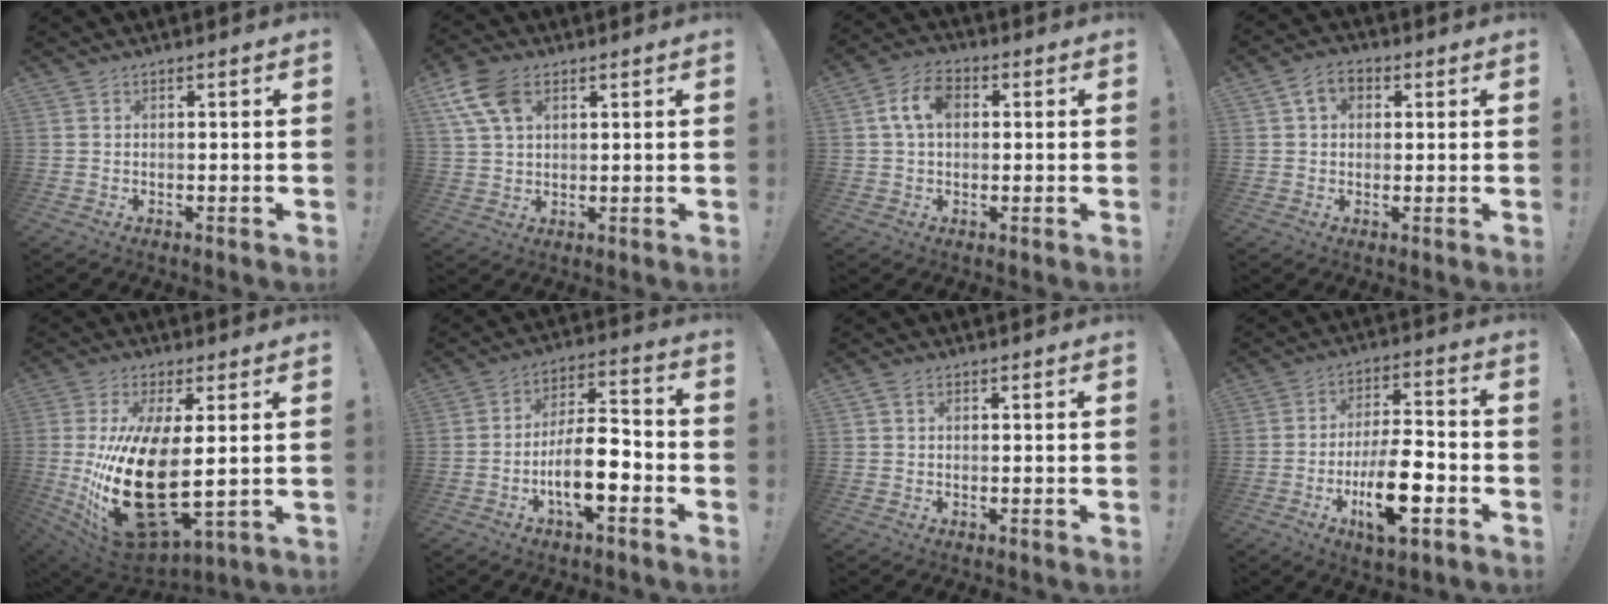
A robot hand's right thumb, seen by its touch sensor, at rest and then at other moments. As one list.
[{"total": 11.5, "force": [4.9, 7.3, 7.4], "torque": [-0.149, -0.009, 0.092]}, {"total": 9.1, "force": [1.8, 6.2, 6.4], "torque": [-0.120, 0.018, 0.037]}, {"total": 5.1, "force": [1.5, 3.6, 3.3], "torque": [-0.054, 0.011, 0.027]}, {"total": 24.3, "force": [0.3, 10.6, 21.8], "torque": [-0.428, -0.038, 0.019]}, {"total": 13.8, "force": [-5.1, 5.2, 11.8], "torque": [-0.204, 0.022, -0.083]}, {"total": 1.6, "force": [0.6, 1.1, 0.9], "torque": [-0.018, 0.003, 0.012]}, {"total": 14.6, "force": [-6.2, 6.7, 11.4], "torque": [-0.194, 0.023, -0.105]}]